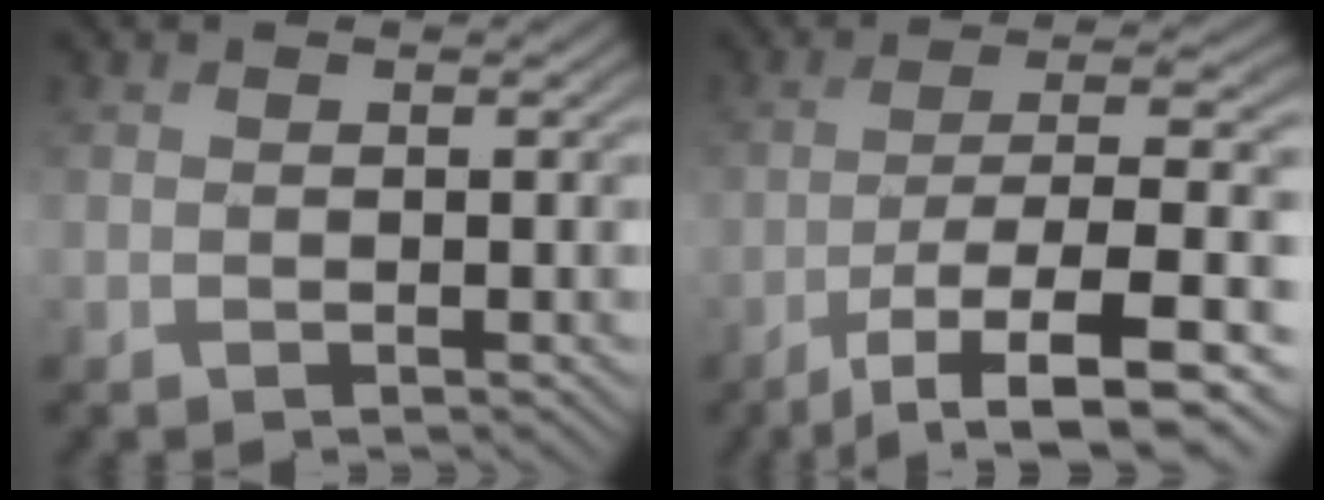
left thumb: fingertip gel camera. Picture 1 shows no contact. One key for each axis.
{"total": 11.5, "fx": -5.7, "fy": 3.0, "fz": 9.5, "tx": -0.174, "ty": -0.009, "tz": -0.089}